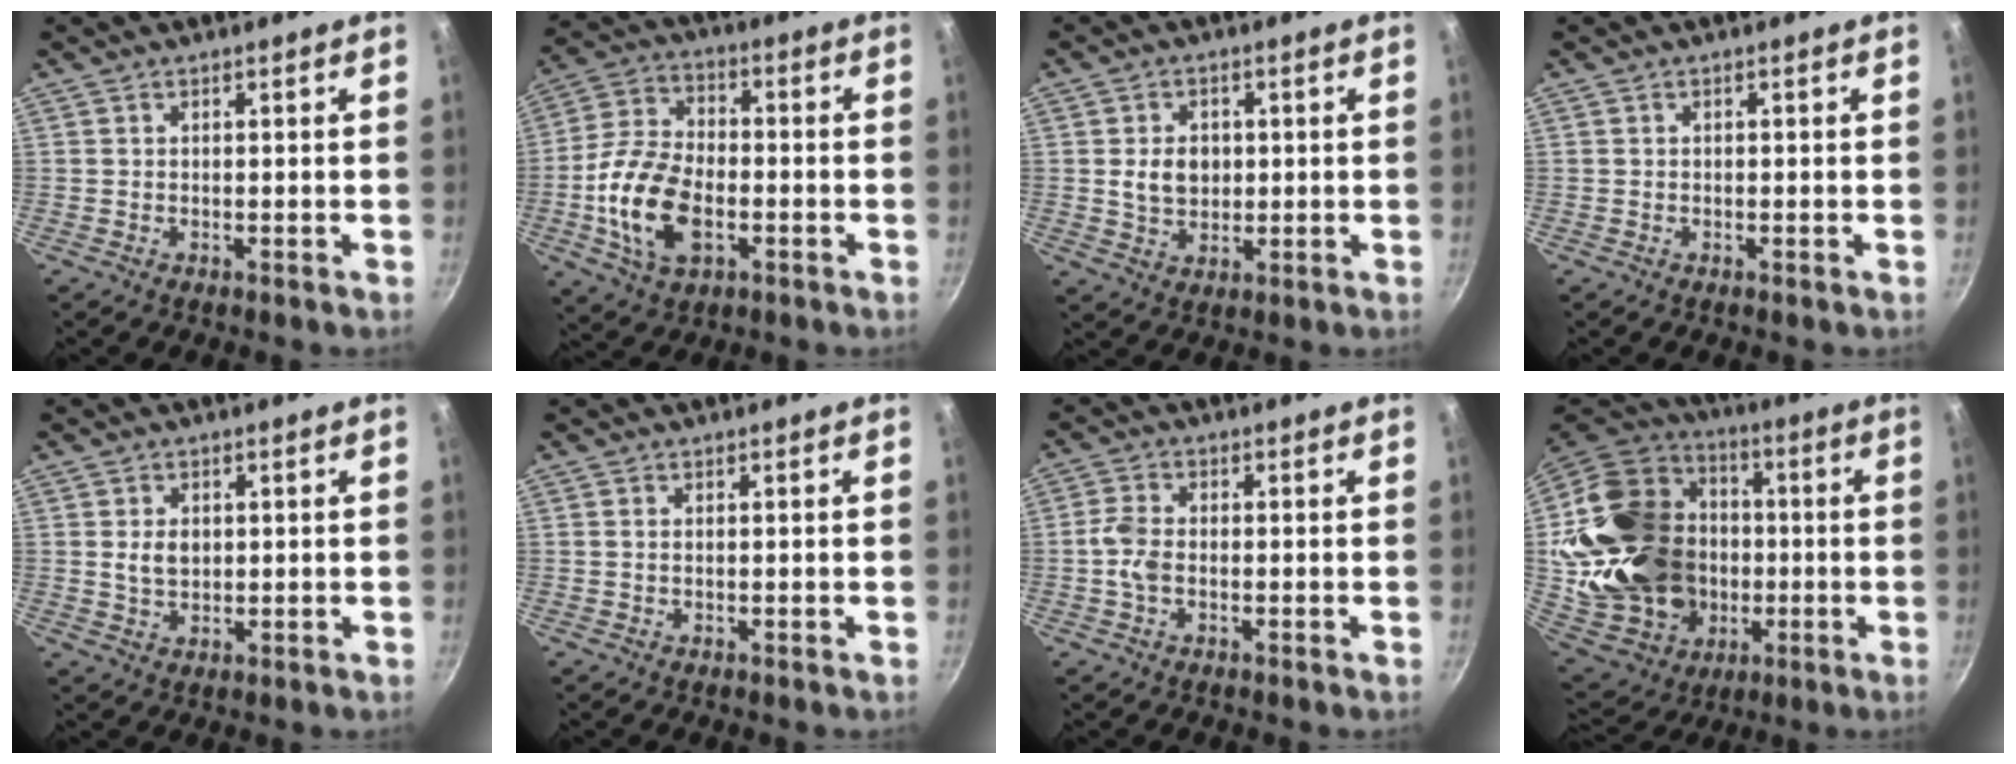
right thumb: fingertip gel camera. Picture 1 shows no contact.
{"total": 15.5, "force": [-3.7, 9.4, 11.7], "torque": [-0.219, 0.024, -0.073]}
{"total": 6.2, "force": [0.6, 4.8, 3.8], "torque": [-0.045, -0.003, 0.011]}
{"total": 0.0}
{"total": 4.0, "force": [0.6, 2.8, 2.8], "torque": [-0.038, -0.004, 0.013]}
{"total": 0.7, "force": [0.1, 0.4, 0.5], "torque": [-0.010, 0.001, 0.002]}
{"total": 4.4, "force": [-0.8, 2.7, 3.4], "torque": [-0.076, 0.013, -0.022]}
{"total": 31.4, "force": [-1.0, 25.4, 18.4], "torque": [-0.325, 0.048, 0.013]}